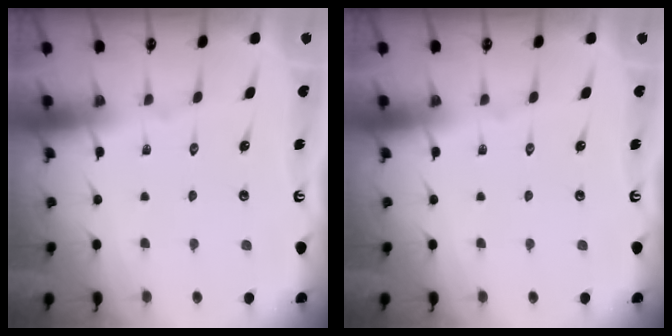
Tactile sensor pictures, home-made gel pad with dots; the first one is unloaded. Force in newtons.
{"total": 0.0}